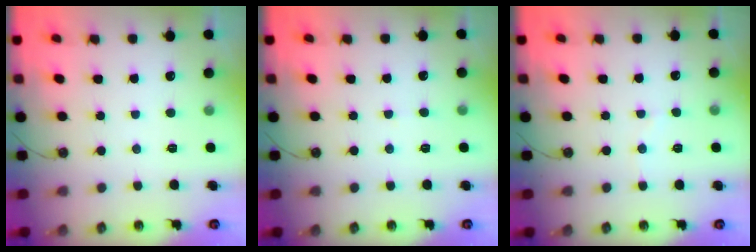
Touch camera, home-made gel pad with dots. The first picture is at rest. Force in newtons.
{"total": 3.9, "press": 3.8, "slide": 0.4}
{"total": 4.6, "press": 4.6, "slide": 0.4}